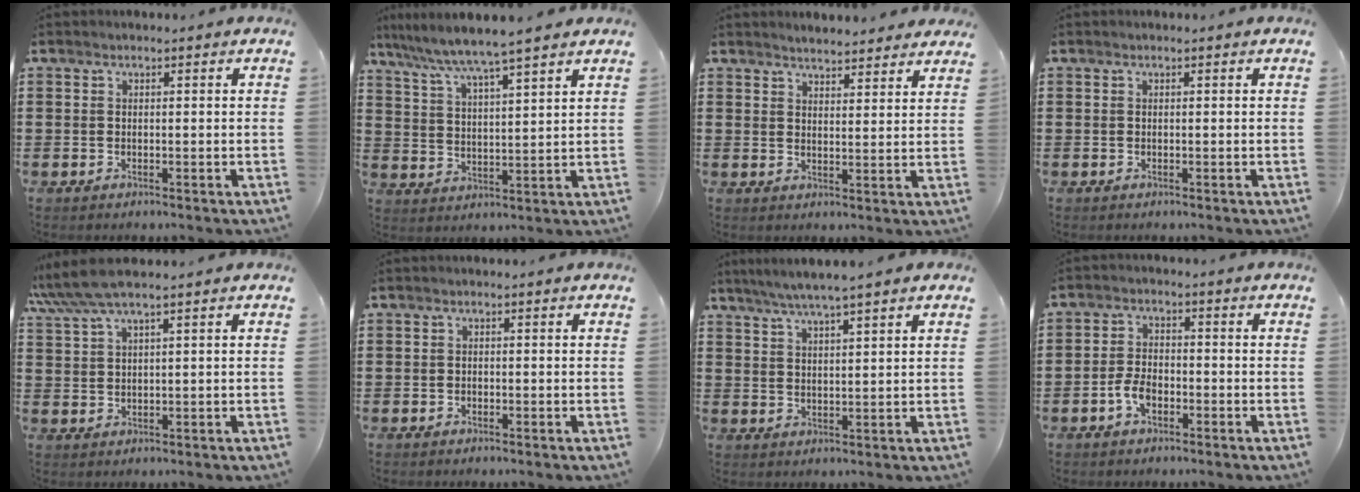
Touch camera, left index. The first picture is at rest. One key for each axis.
{"total": 5.2, "fx": 4.6, "fy": -0.8, "fz": 2.3, "tx": -0.067, "ty": -0.031, "tz": 0.074}
{"total": 3.2, "fx": 3.1, "fy": 0.2, "fz": 0.2, "tx": -0.013, "ty": -0.009, "tz": 0.059}
{"total": 0.0}
{"total": 4.5, "fx": 3.2, "fy": 0.2, "fz": 3.0, "tx": -0.075, "ty": -0.004, "tz": 0.055}
{"total": 0.6, "fx": -0.5, "fy": 0.3, "fz": 0.2, "tx": -0.006, "ty": 0.000, "tz": -0.011}
{"total": 4.3, "fx": 3.5, "fy": -0.3, "fz": 2.5, "tx": -0.056, "ty": -0.009, "tz": 0.061}
{"total": 3.9, "fx": -1.6, "fy": 2.1, "fz": 2.9, "tx": -0.072, "ty": -0.003, "tz": -0.035}